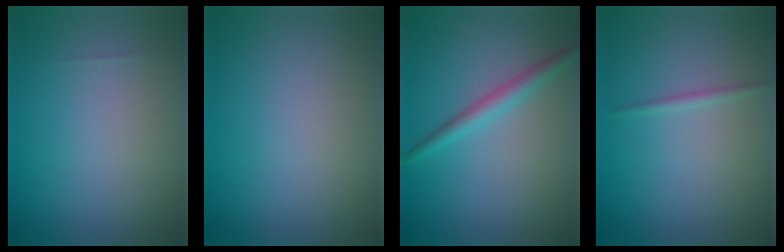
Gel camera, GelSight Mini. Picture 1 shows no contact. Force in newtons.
{"total": 0.0}
{"total": 2.1, "press": 2.1, "slide": 0.0}
{"total": 0.7, "press": 0.7, "slide": 0.0}